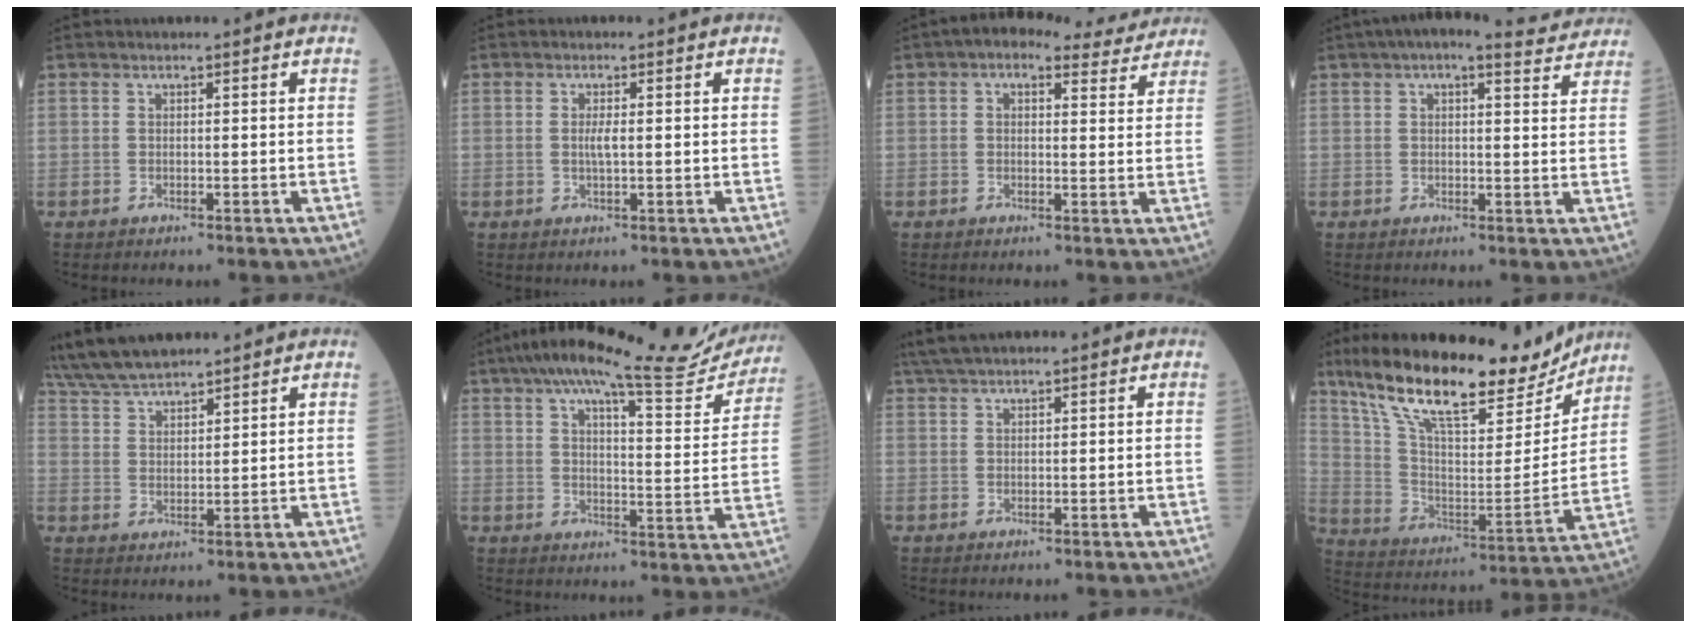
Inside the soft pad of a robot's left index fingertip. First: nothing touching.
{"total": 1.7, "force": [0.0, 0.2, 1.7], "torque": [-0.036, -0.003, -0.001]}
{"total": 7.3, "force": [5.9, 3.2, 2.8], "torque": [-0.031, 0.023, 0.064]}
{"total": 8.7, "force": [7.4, 2.0, 4.1], "torque": [-0.054, 0.023, 0.078]}
{"total": 9.3, "force": [8.6, 1.3, 3.5], "torque": [-0.075, 0.023, 0.166]}
{"total": 21.4, "force": [19.1, 2.6, 9.4], "torque": [-0.139, -0.022, 0.238]}
{"total": 3.4, "force": [3.0, 0.1, 1.6], "torque": [-0.033, 0.024, 0.059]}
{"total": 24.3, "force": [19.3, 5.9, 13.4], "torque": [-0.233, -0.009, 0.309]}